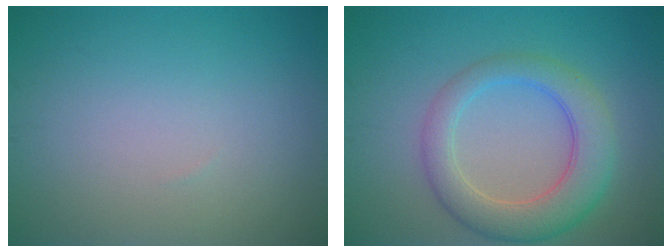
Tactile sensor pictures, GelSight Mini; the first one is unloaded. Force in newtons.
{"total": 5.7, "press": 5.7, "slide": 0.1}